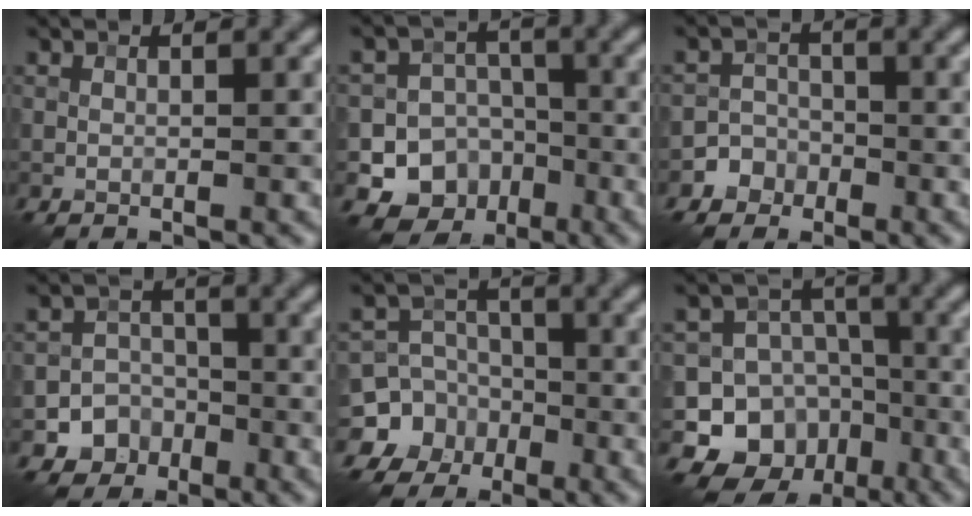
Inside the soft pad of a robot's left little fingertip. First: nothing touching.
{"total": 9.7, "force": [-4.2, 8.5, 1.9], "torque": [0.001, -0.014, -0.083]}
{"total": 2.8, "force": [-1.6, 2.4, 0.0], "torque": [0.032, 0.007, -0.036]}
{"total": 4.6, "force": [-2.3, 3.9, 0.6], "torque": [0.022, 0.000, -0.051]}
{"total": 9.4, "force": [-4.0, 8.4, 1.1], "torque": [-0.026, -0.018, -0.083]}
{"total": 12.0, "force": [-5.4, 10.3, 3.3], "torque": [-0.045, -0.011, -0.101]}